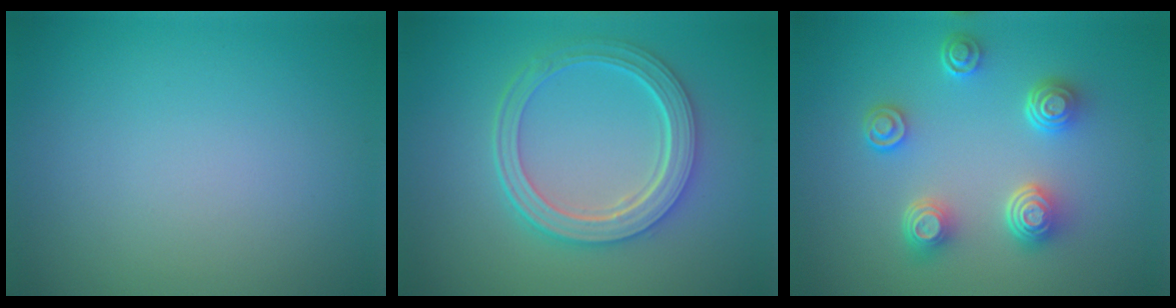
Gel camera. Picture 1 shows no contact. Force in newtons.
{"total": 5.7, "press": 4.3, "slide": 3.7}
{"total": 4.6, "press": 3.6, "slide": 2.9}